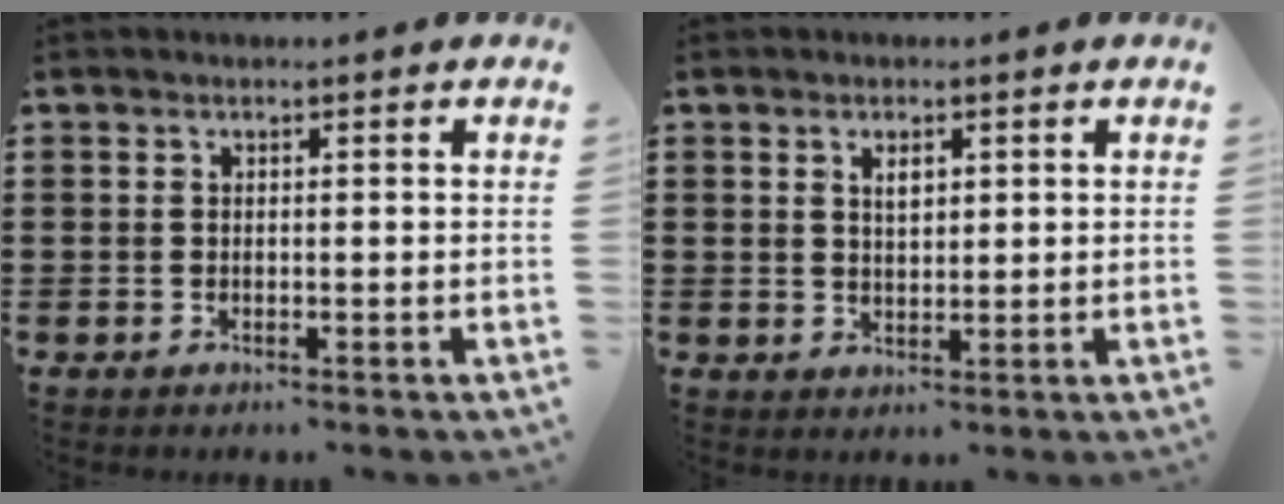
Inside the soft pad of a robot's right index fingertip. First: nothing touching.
{"total": 2.3, "force": [1.1, 1.2, 1.7], "torque": [-0.028, 0.001, 0.017]}